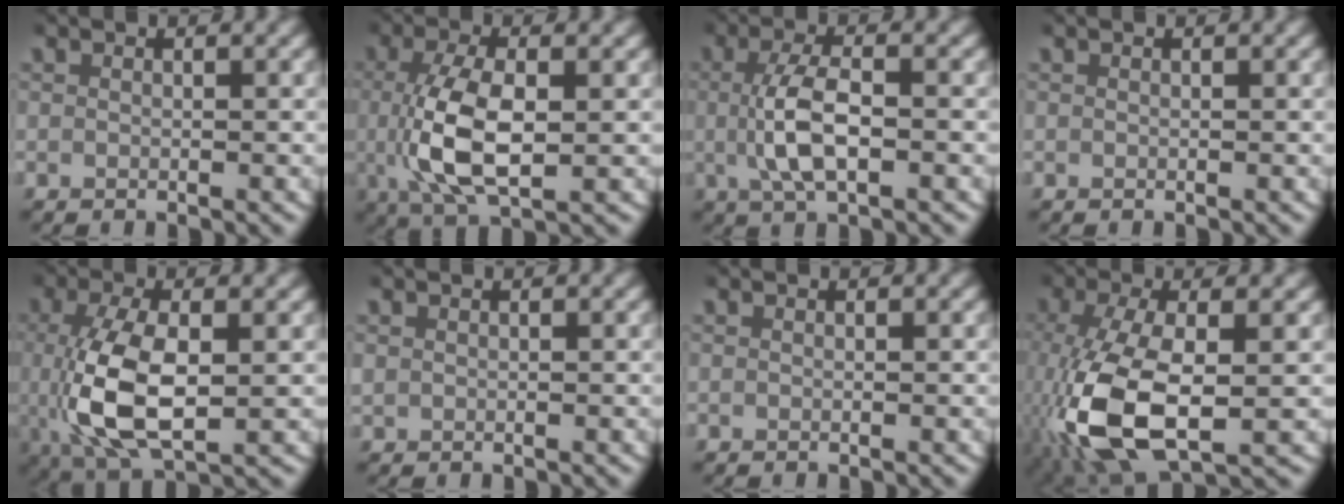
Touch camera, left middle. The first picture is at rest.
{"total": 6.4, "force": [-0.2, 2.6, 5.8], "torque": [-0.133, -0.007, 0.003]}
{"total": 4.2, "force": [-0.3, 1.3, 4.0], "torque": [-0.082, 0.002, -0.004]}
{"total": 0.0}
{"total": 7.6, "force": [-0.3, 3.4, 6.8], "torque": [-0.155, -0.011, 0.004]}
{"total": 0.8, "force": [0.1, 0.8, 0.2], "torque": [-0.013, -0.001, 0.004]}
{"total": 0.0}
{"total": 9.6, "force": [-2.5, 4.8, 7.9], "torque": [-0.197, -0.039, -0.013]}